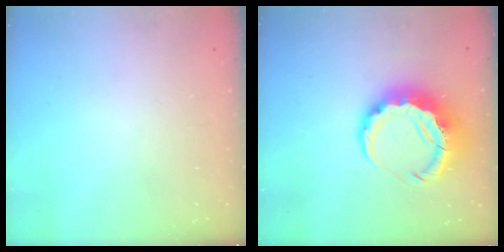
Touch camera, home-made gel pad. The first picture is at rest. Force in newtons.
{"total": 10.2, "press": 9.9, "slide": 2.3}